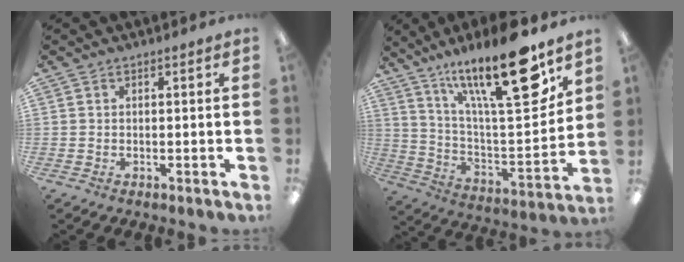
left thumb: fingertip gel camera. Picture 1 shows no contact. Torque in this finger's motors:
{"motor_torque": [0.96, 0.94, 1.46, -1.31, 0.16]}